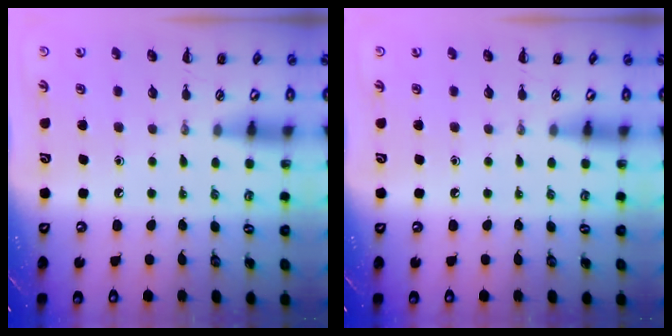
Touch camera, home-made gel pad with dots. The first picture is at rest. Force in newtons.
{"total": 0.0}